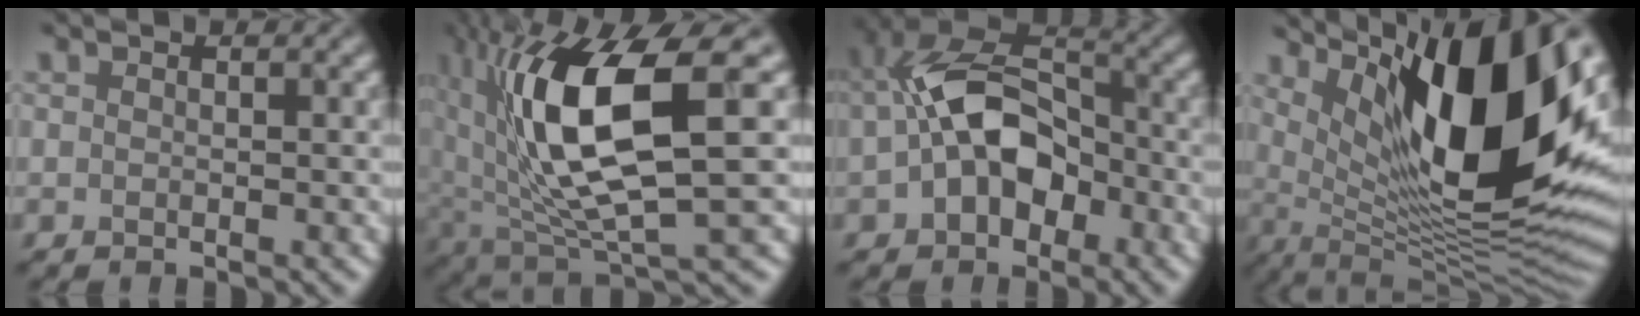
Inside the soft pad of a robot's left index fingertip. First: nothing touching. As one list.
[{"total": 12.1, "force": [1.9, 4.7, 11.0], "torque": [-0.225, -0.017, 0.048]}, {"total": 8.4, "force": [-1.6, 5.4, 6.2], "torque": [-0.121, 0.012, -0.033]}, {"total": 16.0, "force": [5.3, 5.0, 14.2], "torque": [-0.212, -0.011, 0.098]}]